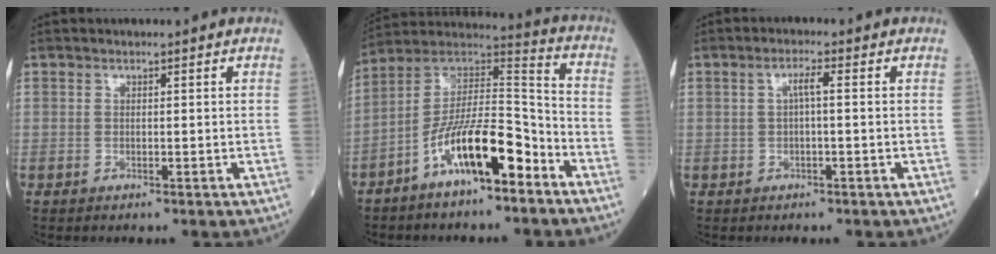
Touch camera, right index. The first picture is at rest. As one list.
[{"total": 13.9, "force": [-7.6, 3.4, 11.1], "torque": [-0.203, 0.021, -0.135]}, {"total": 2.1, "force": [0.2, 0.2, 2.1], "torque": [-0.034, 0.005, 0.003]}]